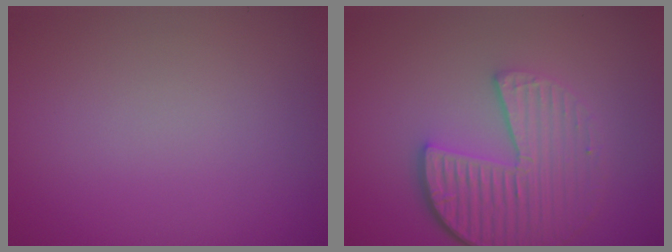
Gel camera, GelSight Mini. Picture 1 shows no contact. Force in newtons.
{"total": 6.2, "press": 4.4, "slide": 4.4}